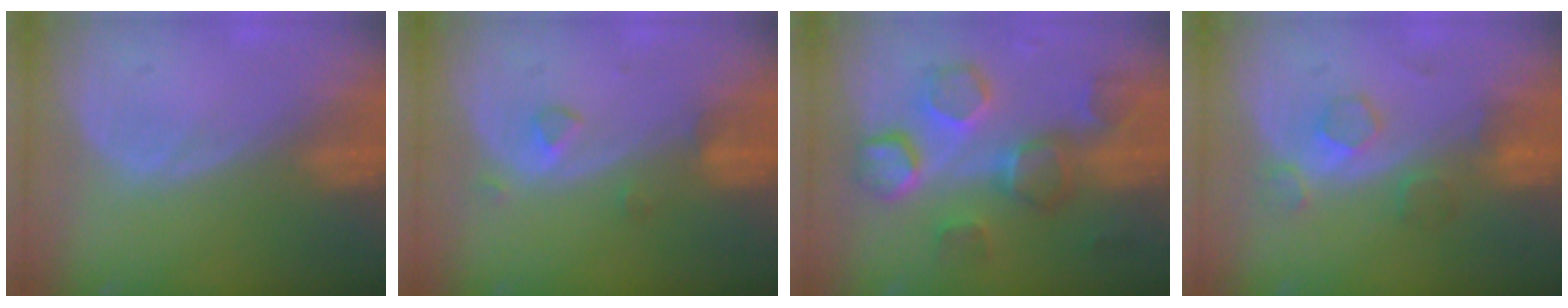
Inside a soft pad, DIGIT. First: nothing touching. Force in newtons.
{"total": 2.1, "press": 2.1, "slide": 0.1}
{"total": 9.0, "press": 9.0, "slide": 0.3}
{"total": 4.2, "press": 4.2, "slide": 0.5}